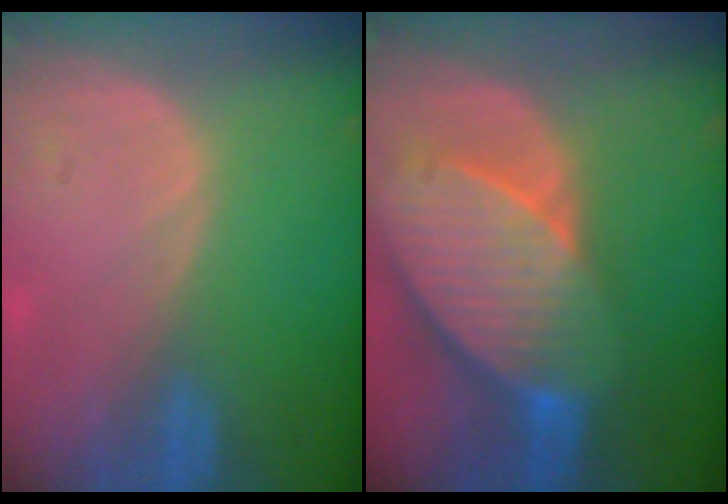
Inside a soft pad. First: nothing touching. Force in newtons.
{"total": 10.7, "press": 9.4, "slide": 5.1}